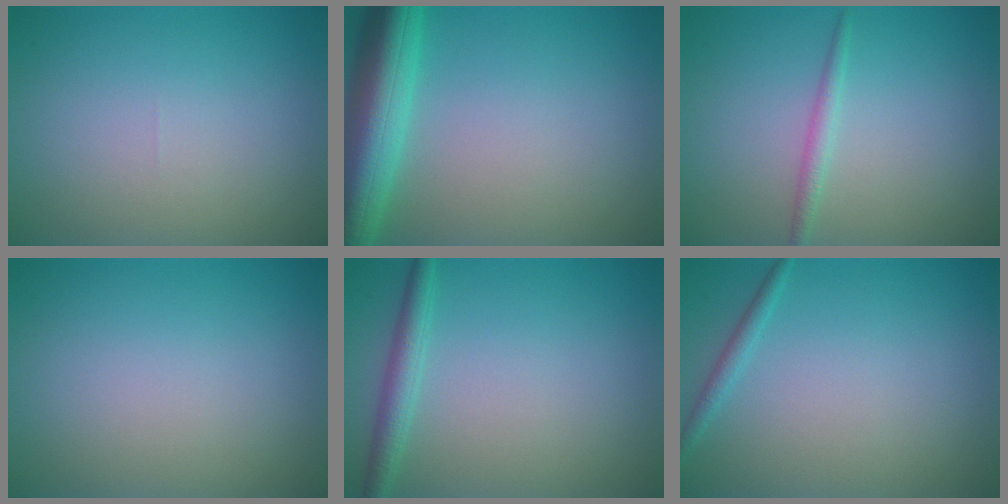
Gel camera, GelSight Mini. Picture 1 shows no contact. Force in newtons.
{"total": 7.5, "press": 7.5, "slide": 0.4}
{"total": 1.3, "press": 1.3, "slide": 0.1}
{"total": 0.0}
{"total": 2.2, "press": 2.2, "slide": 0.1}
{"total": 1.1, "press": 1.1, "slide": 0.1}